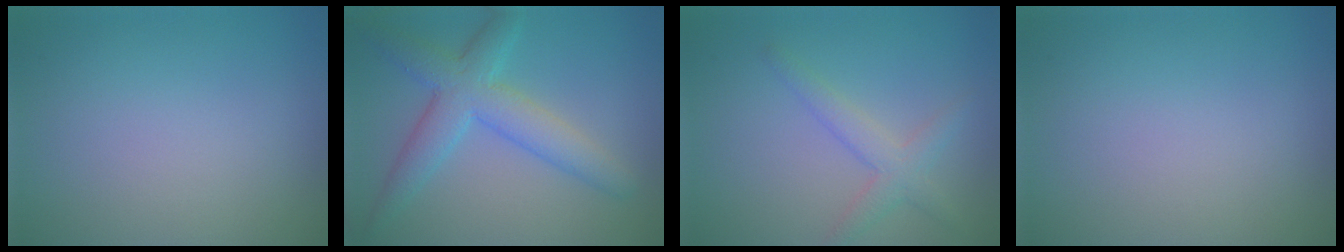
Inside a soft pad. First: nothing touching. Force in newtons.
{"total": 5.4, "press": 5.4, "slide": 0.2}
{"total": 2.6, "press": 2.6, "slide": 0.1}
{"total": 0.0}